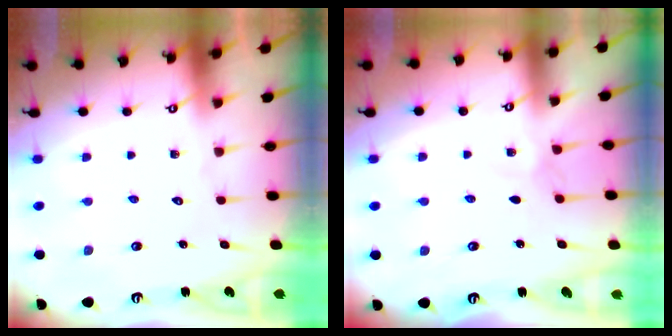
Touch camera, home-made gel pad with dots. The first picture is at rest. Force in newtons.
{"total": 0.6, "press": 0.6, "slide": 0.3}